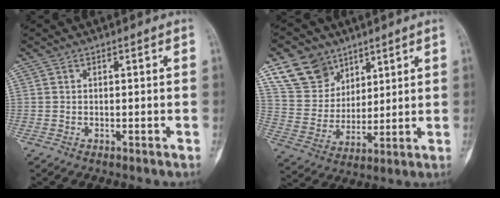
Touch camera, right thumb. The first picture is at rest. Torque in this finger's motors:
{"motor_torque": [-0.43, 2.01, 0.10, 0.07, -0.05]}